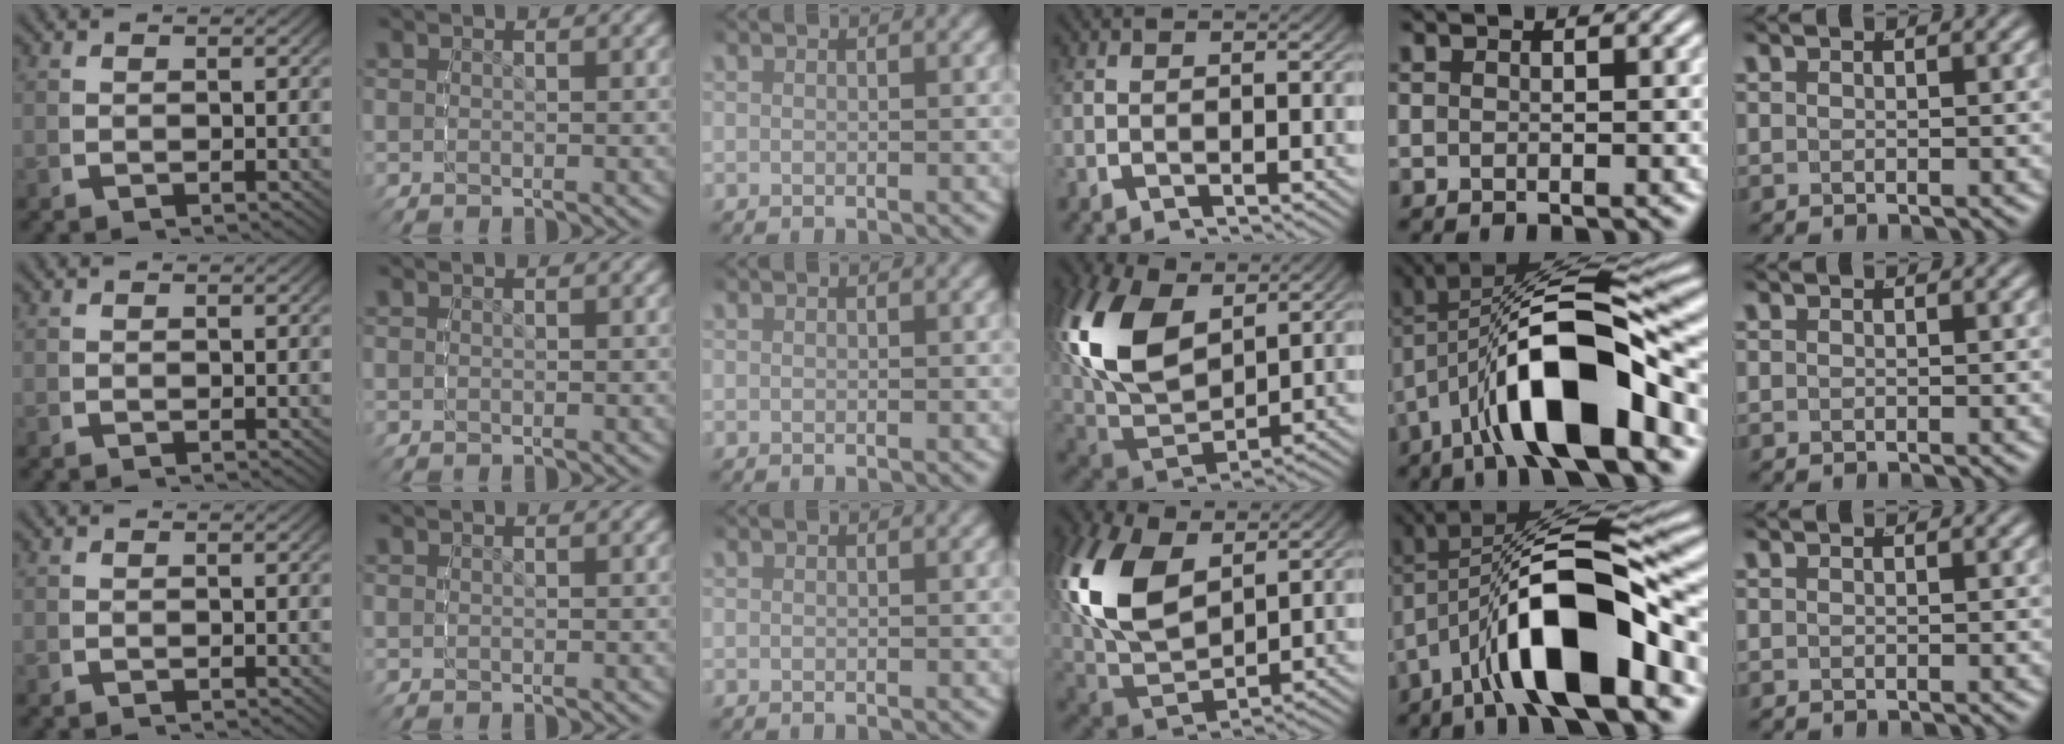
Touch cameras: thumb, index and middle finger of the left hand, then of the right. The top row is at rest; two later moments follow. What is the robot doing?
{"motion": "lift_and_place", "object": "markers"}